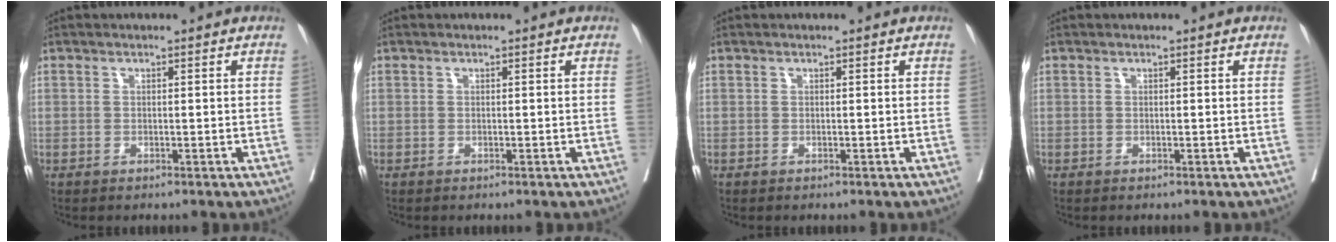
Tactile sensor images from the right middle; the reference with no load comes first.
{"total": 0.0}
{"total": 0.0}
{"total": 0.0}